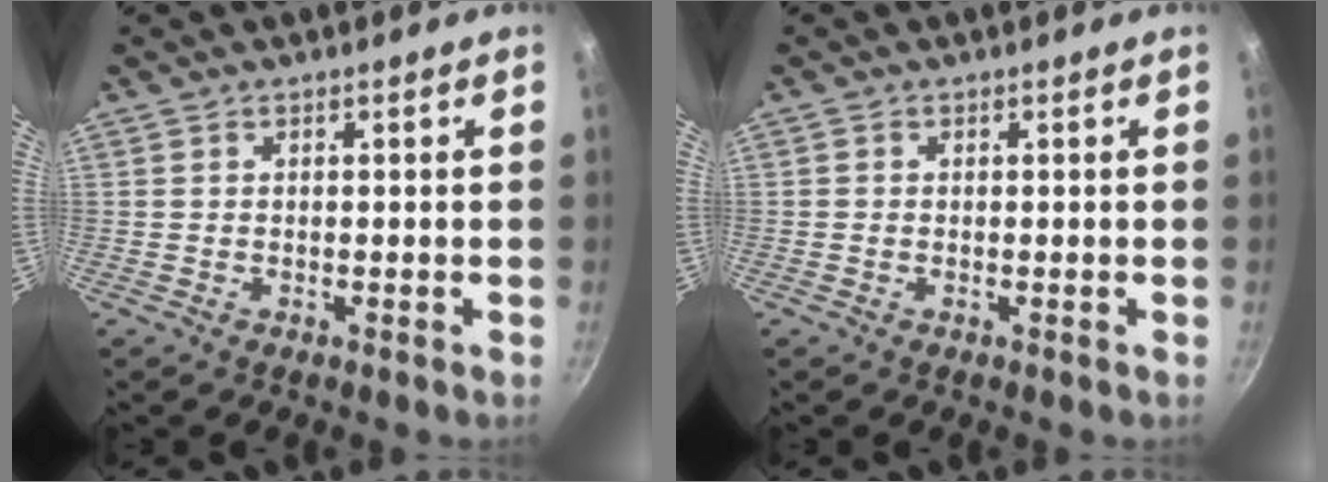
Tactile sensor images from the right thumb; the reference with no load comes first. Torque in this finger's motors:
{"motor_torque": [-0.26, 0.13, -0.06, 0.54, 0.03]}